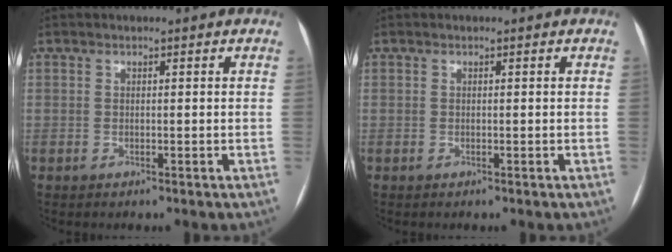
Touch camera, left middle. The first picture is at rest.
{"total": 0.0}